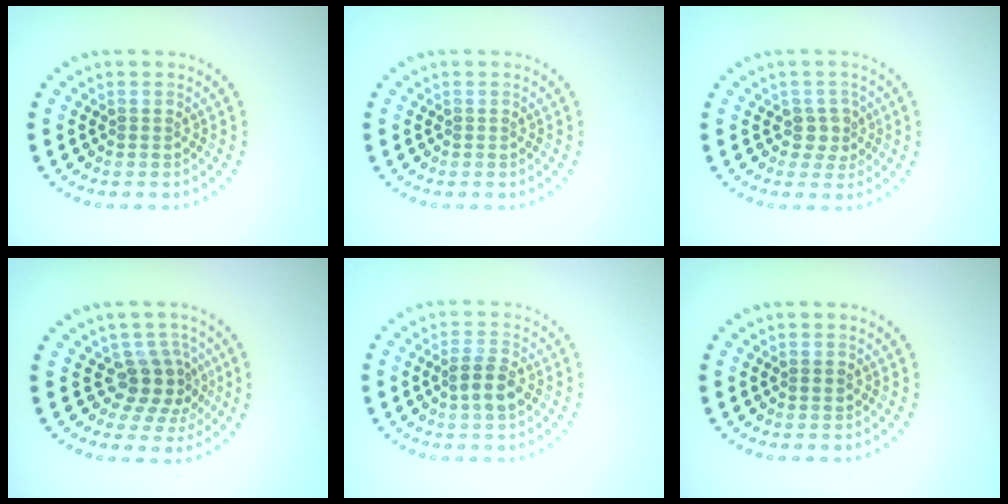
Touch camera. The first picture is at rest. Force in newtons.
{"total": 0.0}
{"total": 1.9, "press": 1.5, "slide": 1.2}
{"total": 3.7, "press": 2.7, "slide": 2.5}
{"total": 2.6, "press": 2.5, "slide": 0.8}
{"total": 0.8, "press": 0.8, "slide": 0.1}